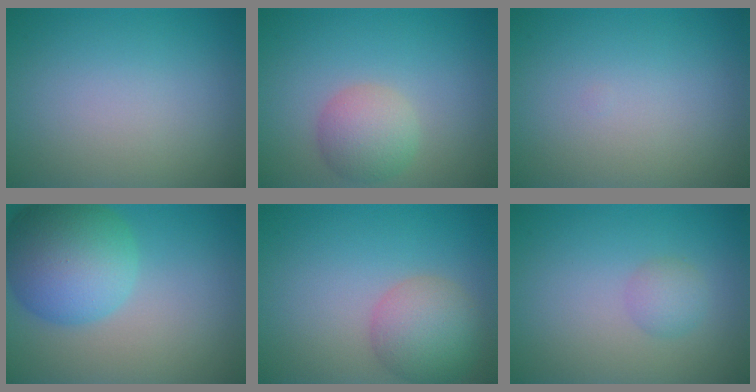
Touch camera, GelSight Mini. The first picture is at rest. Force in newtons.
{"total": 3.4, "press": 3.4, "slide": 0.3}
{"total": 0.0}
{"total": 8.8, "press": 8.8, "slide": 0.3}
{"total": 4.9, "press": 4.9, "slide": 0.2}
{"total": 1.6, "press": 1.6, "slide": 0.1}